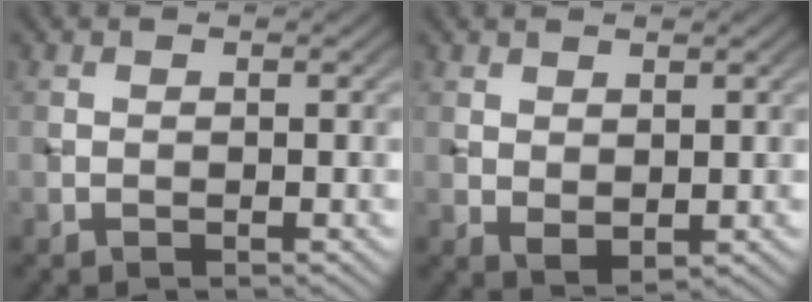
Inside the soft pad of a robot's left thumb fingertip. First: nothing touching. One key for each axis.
{"total": 2.0, "fx": 0.8, "fy": 1.3, "fz": 1.4, "tx": -0.029, "ty": -0.007, "tz": 0.021}